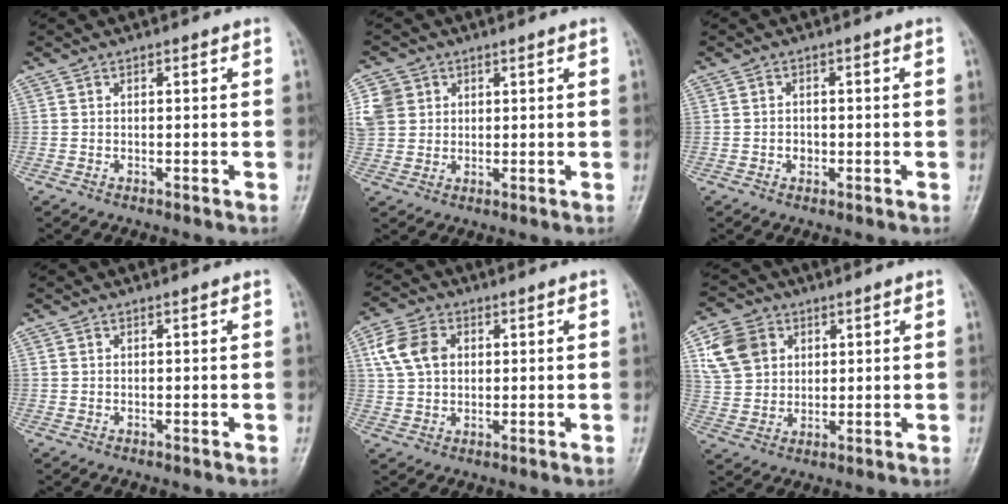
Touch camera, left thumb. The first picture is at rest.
{"total": 7.8, "force": [2.6, 6.8, 2.9], "torque": [-0.054, 0.008, 0.054]}
{"total": 1.7, "force": [-0.5, 1.5, 0.7], "torque": [-0.001, 0.008, -0.010]}
{"total": 0.0}
{"total": 7.8, "force": [2.3, 5.6, 4.9], "torque": [-0.085, 0.005, 0.042]}
{"total": 9.4, "force": [3.7, 7.5, 4.4], "torque": [-0.065, -0.006, 0.074]}